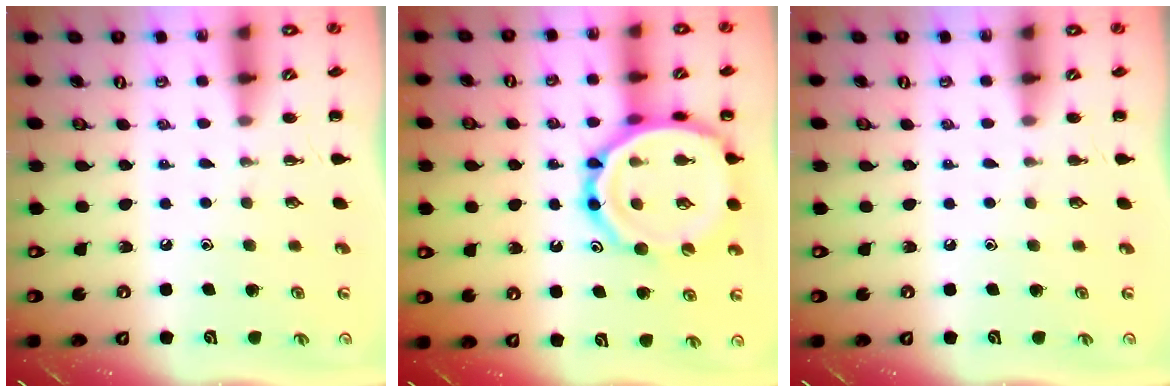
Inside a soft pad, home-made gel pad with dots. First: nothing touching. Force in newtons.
{"total": 19.1, "press": 18.9, "slide": 2.8}
{"total": 0.0}